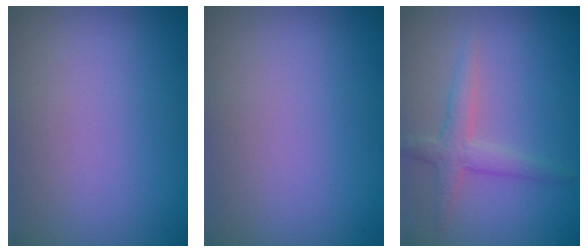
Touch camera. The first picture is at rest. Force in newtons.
{"total": 0.0}
{"total": 2.6, "press": 2.6, "slide": 0.1}